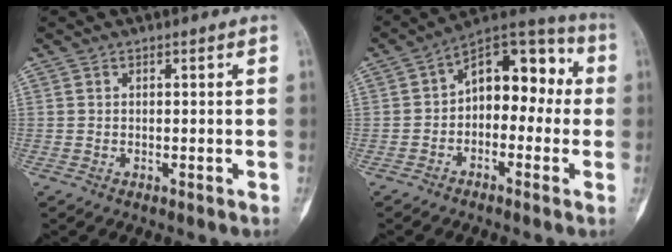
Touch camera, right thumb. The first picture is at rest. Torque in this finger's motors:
{"motor_torque": [1.38, 1.47, 0.80, -0.72, 0.33]}